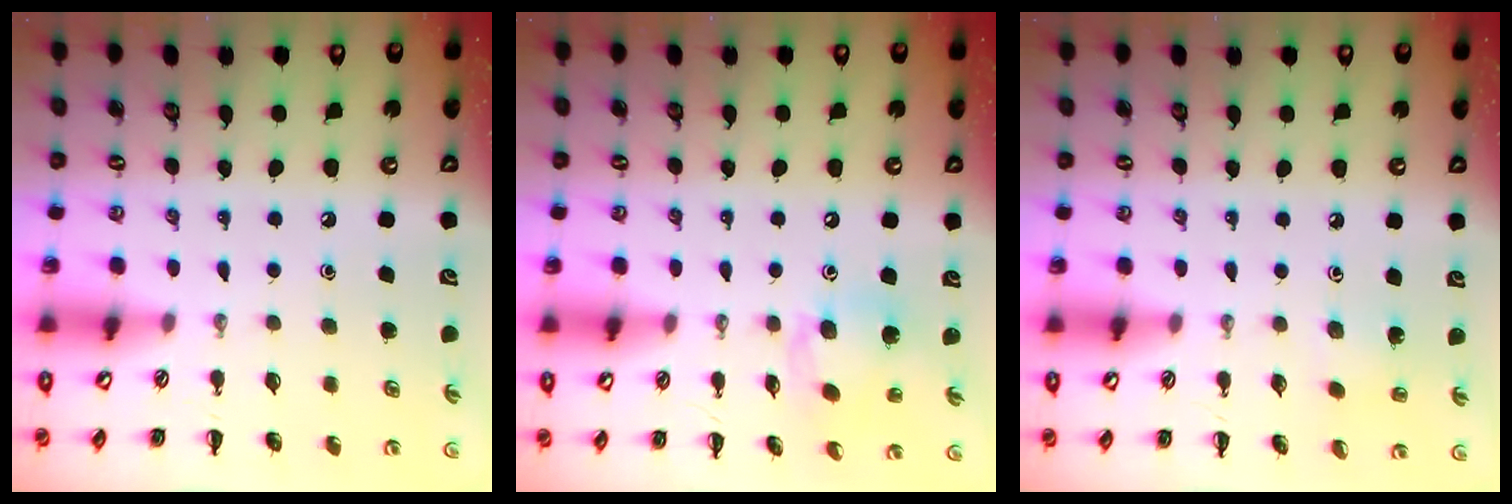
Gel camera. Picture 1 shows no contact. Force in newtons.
{"total": 12.0, "press": 11.6, "slide": 3.0}
{"total": 2.0, "press": 1.8, "slide": 0.7}